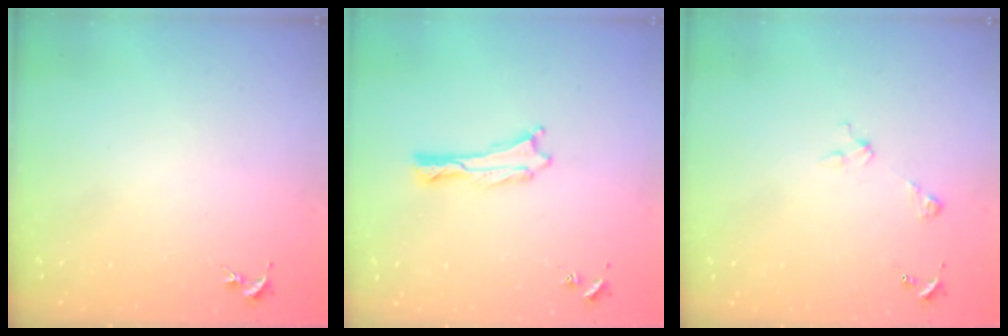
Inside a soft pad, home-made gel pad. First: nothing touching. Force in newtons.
{"total": 0.0}
{"total": 2.9, "press": 2.9, "slide": 0.3}